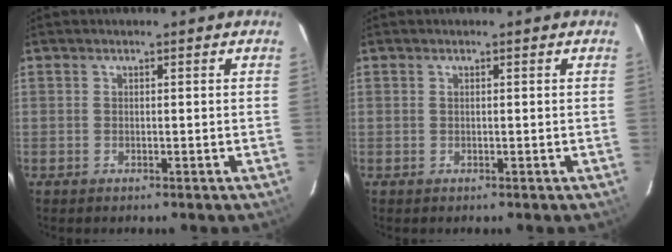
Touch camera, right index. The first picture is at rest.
{"total": 0.0}